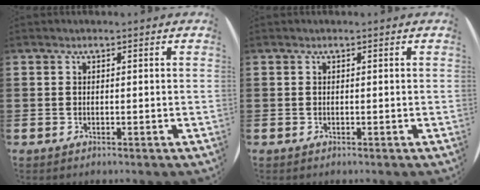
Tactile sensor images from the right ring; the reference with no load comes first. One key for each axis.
{"total": 0.0}